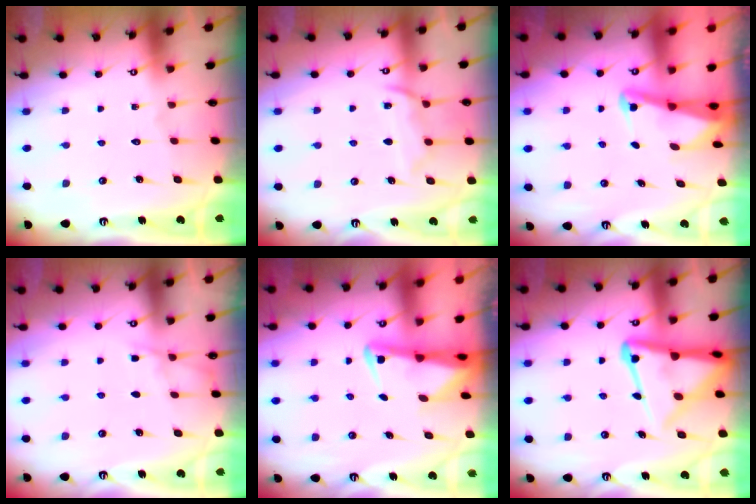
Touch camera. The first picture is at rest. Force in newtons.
{"total": 10.7, "press": 10.7, "slide": 0.9}
{"total": 2.7, "press": 2.6, "slide": 0.6}
{"total": 3.3, "press": 3.3, "slide": 0.5}
{"total": 2.8, "press": 2.7, "slide": 0.6}
{"total": 12.1, "press": 12.0, "slide": 1.3}